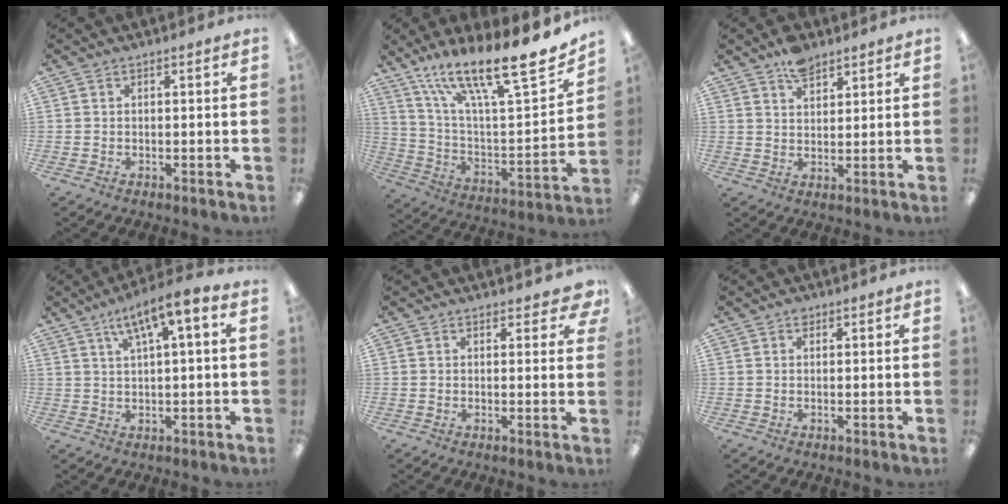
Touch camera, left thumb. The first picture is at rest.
{"total": 22.7, "force": [17.7, 4.2, 13.6], "torque": [-0.214, -0.131, 0.289]}
{"total": 6.0, "force": [4.7, 3.0, 2.4], "torque": [-0.035, -0.023, 0.084]}
{"total": 8.4, "force": [4.5, 1.7, 6.9], "torque": [-0.123, -0.014, 0.075]}
{"total": 3.5, "force": [2.5, 1.6, 1.8], "torque": [-0.015, -0.009, 0.041]}
{"total": 1.2, "force": [0.7, 0.7, 0.6], "torque": [-0.004, -0.001, 0.010]}